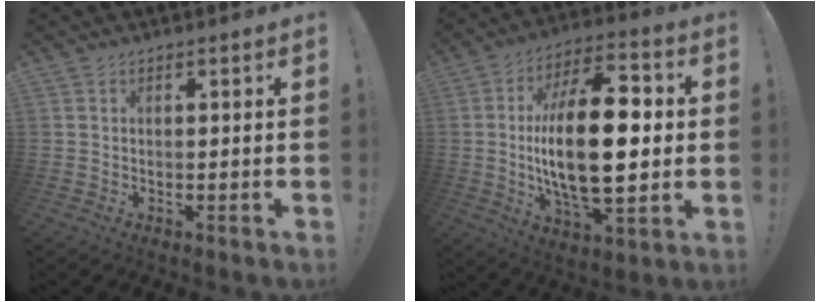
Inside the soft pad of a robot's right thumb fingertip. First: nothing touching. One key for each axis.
{"total": 24.2, "fx": 0.0, "fy": 10.5, "fz": 21.8, "tx": -0.378, "ty": -0.004, "tz": -0.006}